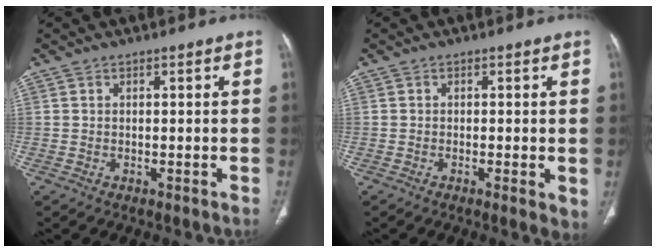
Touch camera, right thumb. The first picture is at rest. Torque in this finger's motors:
{"motor_torque": [0.33, 0.41, -0.34, 0.12, 0.00]}